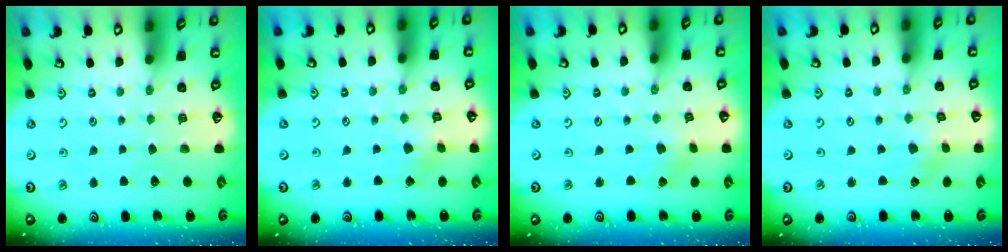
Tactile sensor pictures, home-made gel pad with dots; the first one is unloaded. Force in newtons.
{"total": 2.9, "press": 2.9, "slide": 0.2}
{"total": 0.0}
{"total": 0.7, "press": 0.6, "slide": 0.2}